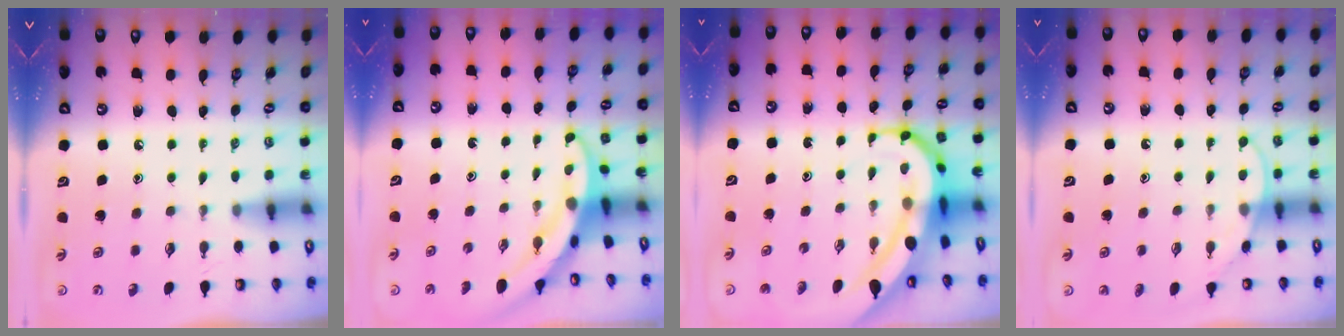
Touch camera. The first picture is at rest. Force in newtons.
{"total": 3.0, "press": 3.0, "slide": 0.3}
{"total": 9.6, "press": 9.6, "slide": 1.2}
{"total": 6.2, "press": 6.1, "slide": 0.5}